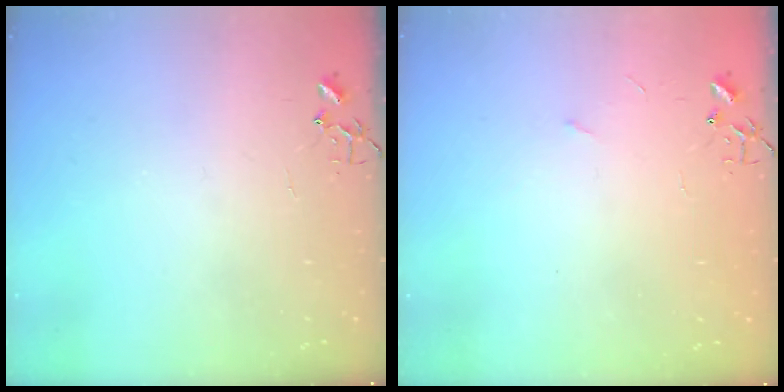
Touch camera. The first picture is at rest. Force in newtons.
{"total": 2.6, "press": 2.6, "slide": 0.4}